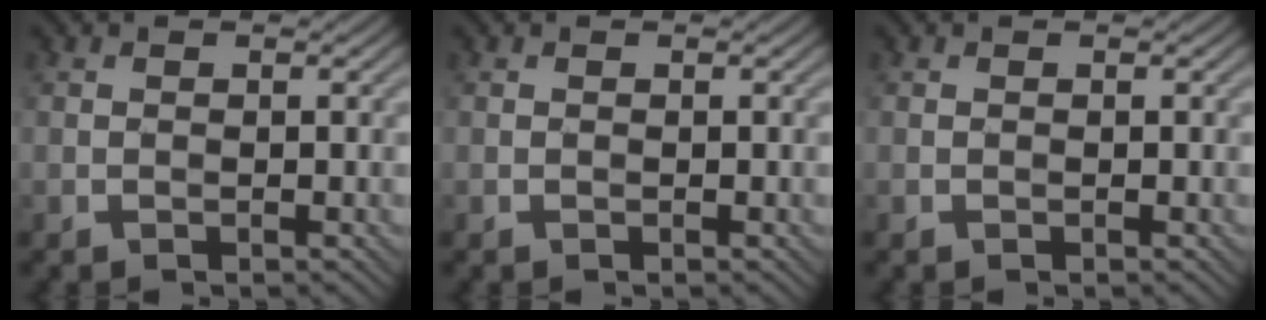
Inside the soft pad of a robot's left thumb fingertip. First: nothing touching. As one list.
[{"total": 0.0}, {"total": 0.0}]